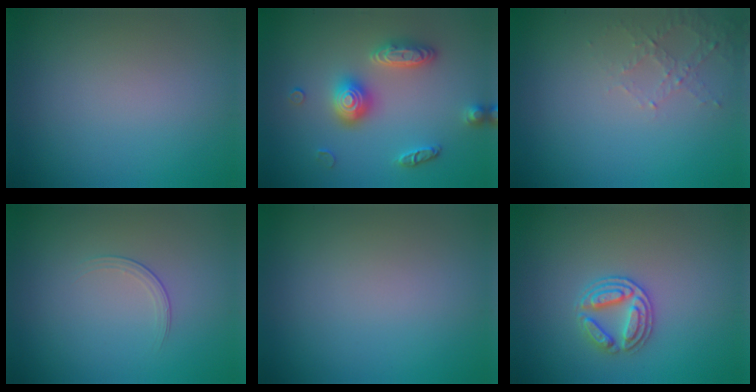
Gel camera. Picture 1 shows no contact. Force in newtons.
{"total": 3.7, "press": 3.5, "slide": 1.3}
{"total": 1.8, "press": 1.7, "slide": 0.5}
{"total": 1.3, "press": 0.5, "slide": 1.2}
{"total": 0.0}
{"total": 2.9, "press": 2.7, "slide": 1.0}